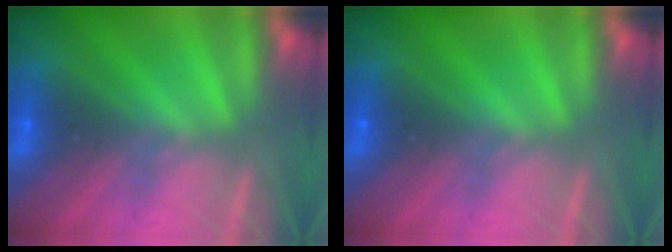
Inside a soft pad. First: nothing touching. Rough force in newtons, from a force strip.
{"total": 0.0}